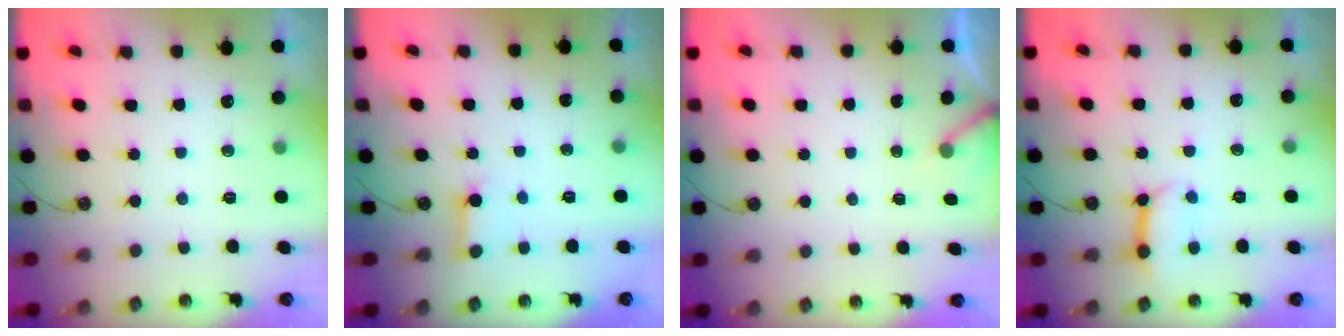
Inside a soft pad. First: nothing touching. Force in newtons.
{"total": 2.8, "press": 2.8, "slide": 0.3}
{"total": 3.0, "press": 3.0, "slide": 0.3}
{"total": 9.8, "press": 9.8, "slide": 1.0}